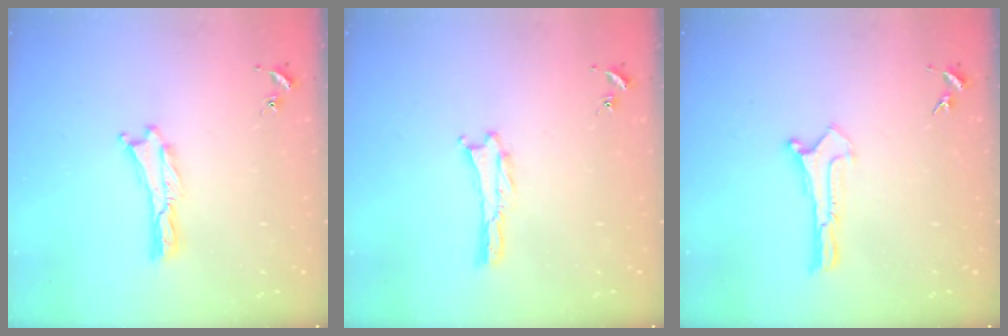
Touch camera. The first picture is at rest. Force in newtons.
{"total": 0.0}
{"total": 0.0}